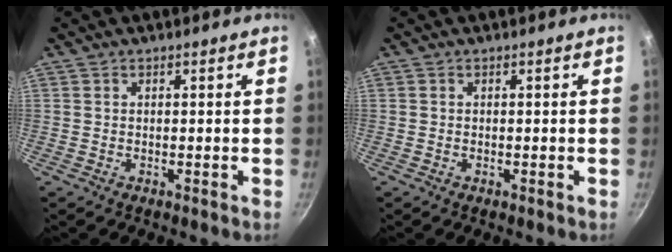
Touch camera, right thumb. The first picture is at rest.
{"total": 0.0}